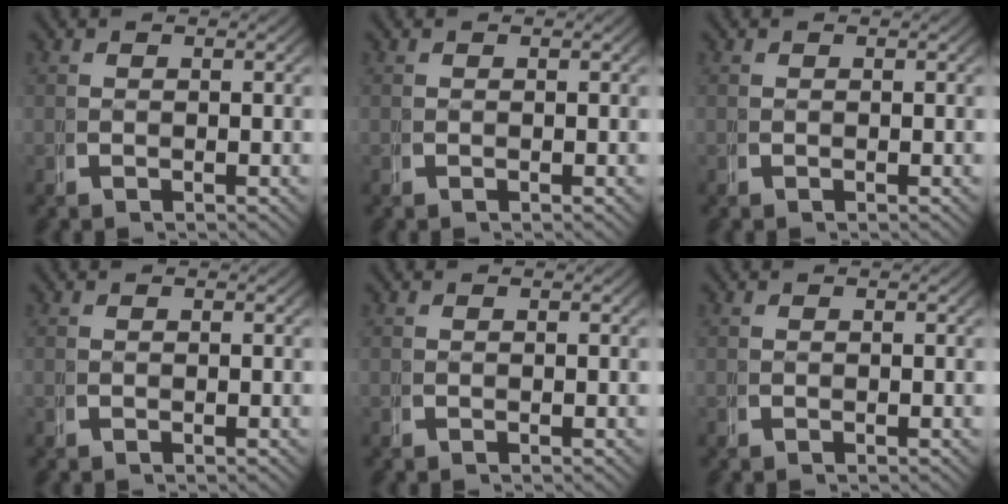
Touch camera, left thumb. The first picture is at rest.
{"total": 0.0}
{"total": 0.0}
{"total": 0.0}
{"total": 0.0}
{"total": 0.0}